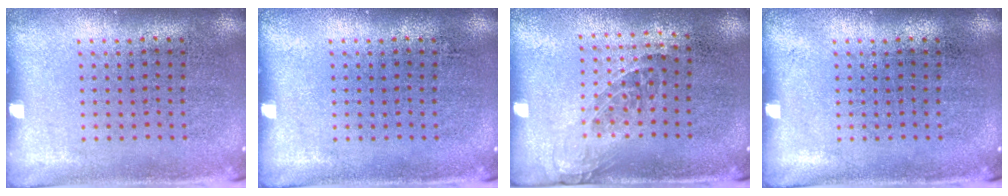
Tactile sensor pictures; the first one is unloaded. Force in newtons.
{"total": 0.0}
{"total": 1.2, "press": 1.0, "slide": 0.7}
{"total": 0.0}